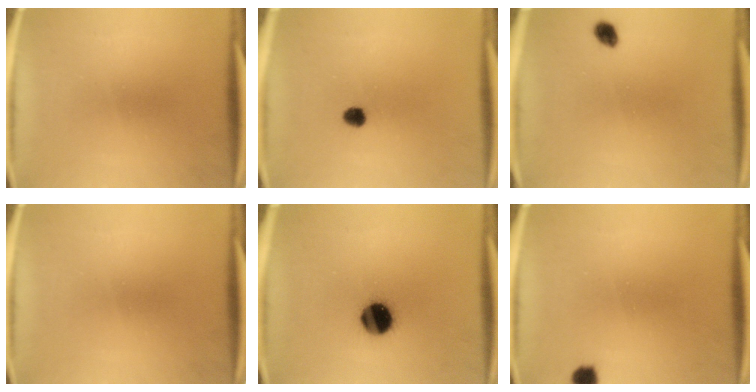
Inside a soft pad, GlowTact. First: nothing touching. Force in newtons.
{"total": 2.5}
{"total": 1.9}
{"total": 0.0}
{"total": 10.4}
{"total": 2.2}